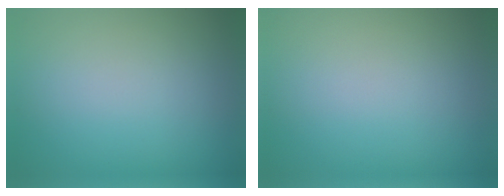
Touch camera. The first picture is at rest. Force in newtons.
{"total": 0.0}